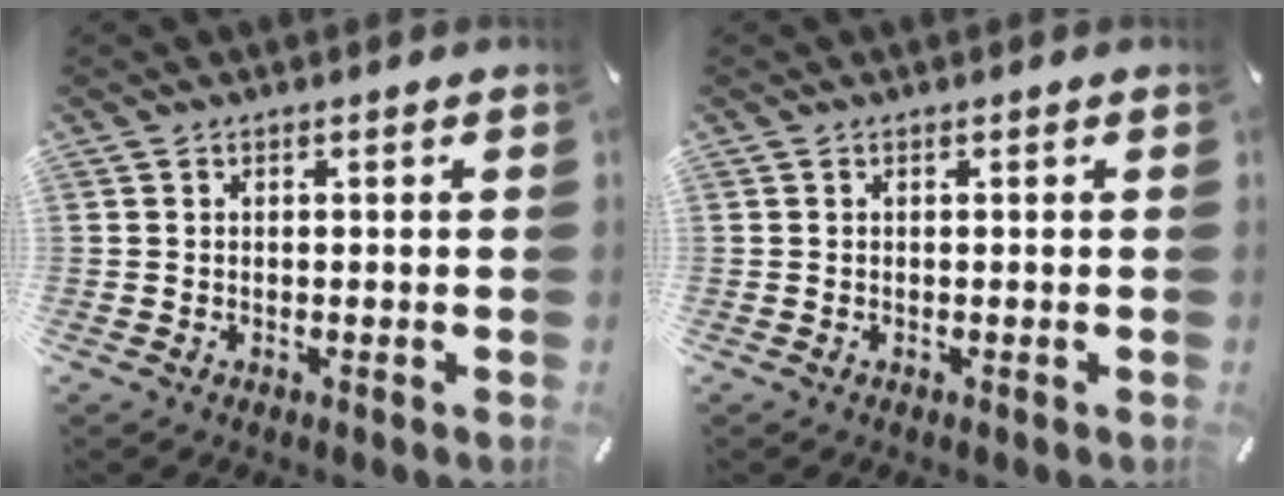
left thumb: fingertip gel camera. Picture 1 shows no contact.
{"total": 0.0}